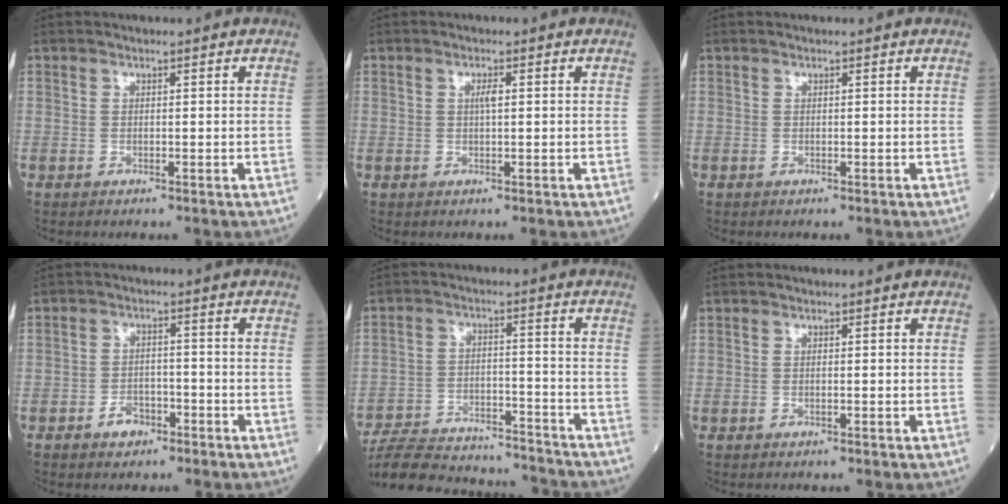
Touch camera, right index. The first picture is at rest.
{"total": 1.3, "force": [0.2, 0.1, 1.3], "torque": [-0.025, 0.002, 0.003]}
{"total": 0.0}
{"total": 3.4, "force": [-2.2, 2.0, 1.6], "torque": [-0.025, 0.006, -0.034]}
{"total": 19.8, "force": [-18.8, 3.1, 5.5], "torque": [-0.126, -0.006, -0.279]}
{"total": 0.0}